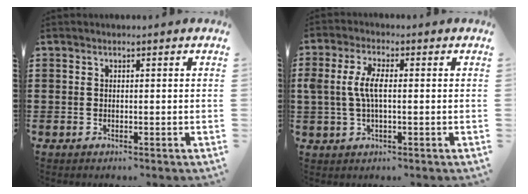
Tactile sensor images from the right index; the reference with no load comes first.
{"total": 5.1, "force": [0.1, 2.0, 4.7], "torque": [-0.116, -0.004, -0.009]}